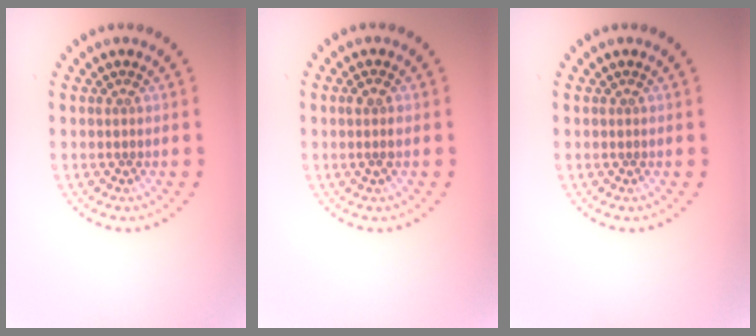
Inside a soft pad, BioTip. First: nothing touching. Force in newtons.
{"total": 1.2, "press": 1.1, "slide": 0.5}
{"total": 0.0}